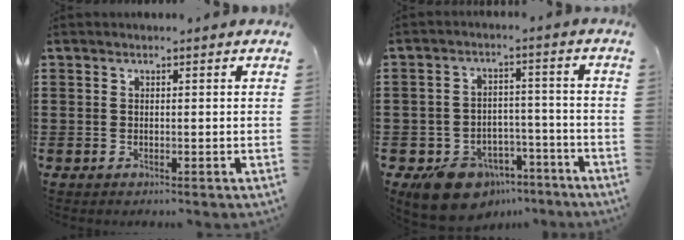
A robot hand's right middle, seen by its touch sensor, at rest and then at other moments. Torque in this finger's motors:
{"motor_torque": [0.71, 0.00, 0.20, 0.06]}